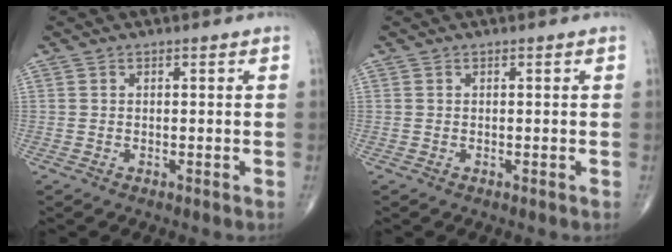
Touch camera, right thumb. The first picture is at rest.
{"total": 0.0}